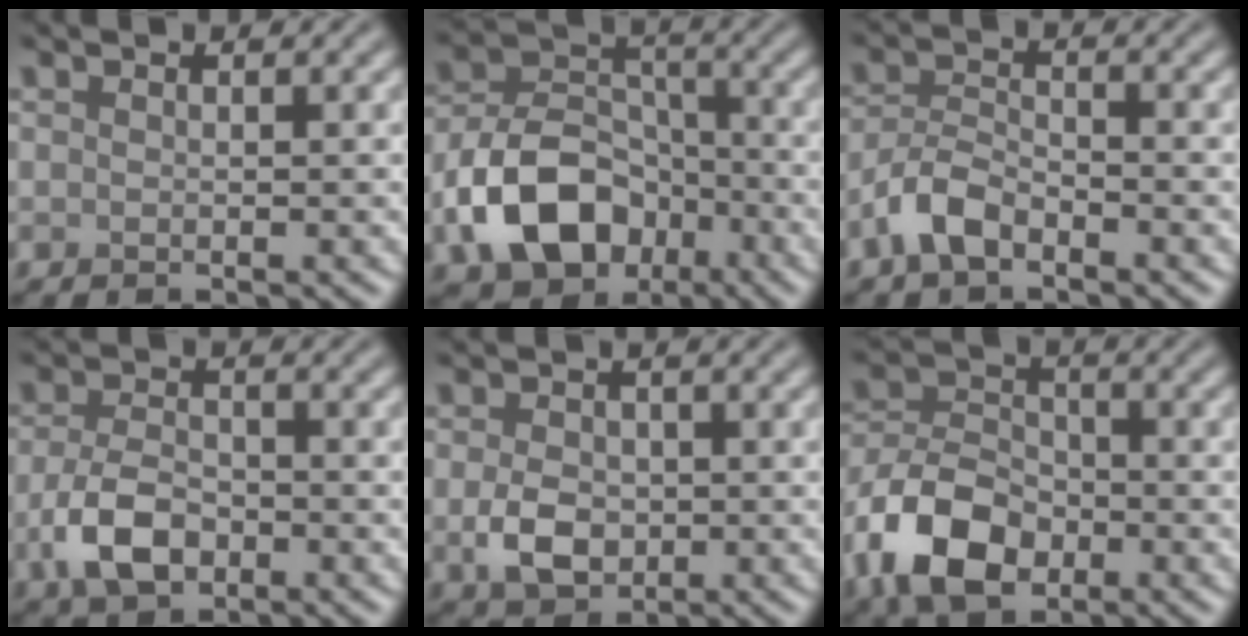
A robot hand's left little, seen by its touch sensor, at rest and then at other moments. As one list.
[{"total": 9.0, "force": [-3.8, 6.3, 5.2], "torque": [-0.094, -0.001, -0.077]}, {"total": 3.3, "force": [-2.2, 1.5, 2.0], "torque": [-0.042, 0.007, -0.053]}, {"total": 4.5, "force": [-1.8, 2.7, 3.1], "torque": [-0.068, -0.003, -0.039]}, {"total": 3.7, "force": [-0.6, 2.8, 2.4], "torque": [-0.048, -0.004, -0.014]}, {"total": 8.2, "force": [-3.9, 5.3, 4.9], "torque": [-0.103, -0.002, -0.085]}]